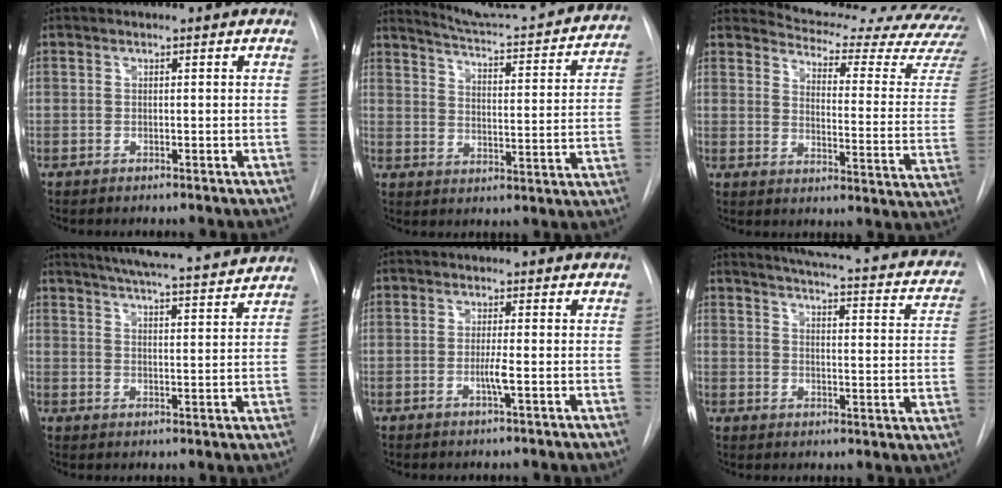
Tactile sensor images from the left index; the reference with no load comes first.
{"total": 23.0, "force": [21.5, 2.1, 7.9], "torque": [-0.109, -0.063, 0.265]}
{"total": 23.5, "force": [22.7, 1.2, 5.8], "torque": [-0.081, -0.144, 0.258]}
{"total": 19.0, "force": [17.4, 1.5, 7.5], "torque": [-0.120, 0.001, 0.231]}
{"total": 2.1, "force": [-0.6, -0.4, 2.0], "torque": [-0.039, -0.004, -0.012]}
{"total": 22.7, "force": [19.3, 4.1, 11.2], "torque": [-0.142, -0.031, 0.213]}